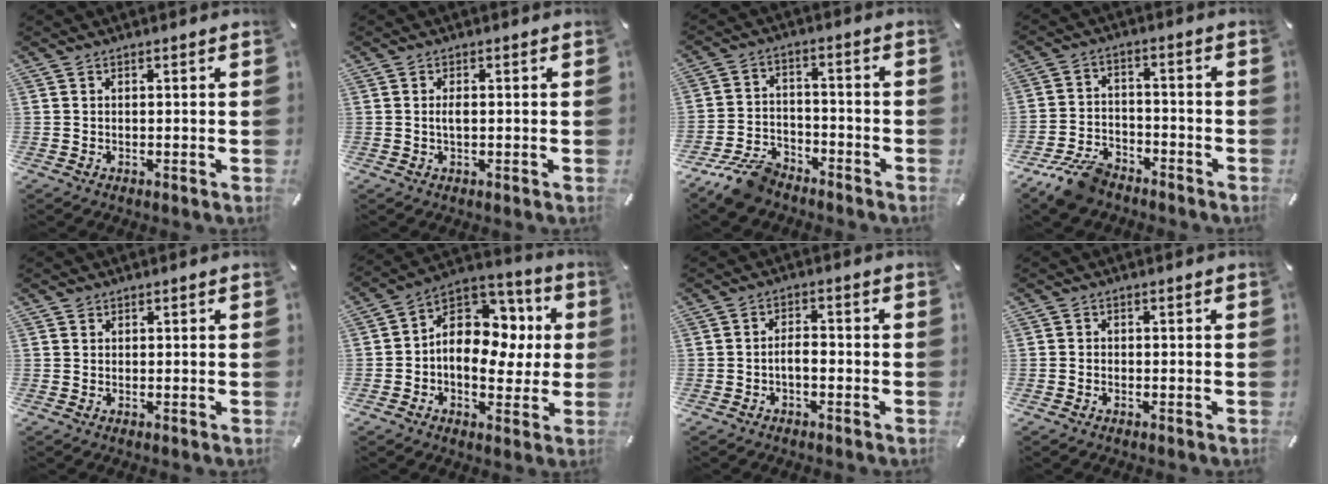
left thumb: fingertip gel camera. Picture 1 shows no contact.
{"total": 1.9, "force": [0.0, 0.7, 1.8], "torque": [-0.036, 0.000, 0.000]}
{"total": 9.6, "force": [-7.6, 4.4, 3.7], "torque": [-0.070, 0.043, -0.143]}
{"total": 9.4, "force": [-7.4, 4.6, 3.7], "torque": [-0.063, 0.044, -0.135]}
{"total": 0.6, "force": [0.3, 0.6, 0.0], "torque": [0.001, 0.003, 0.005]}
{"total": 12.6, "force": [1.7, 10.3, 7.1], "torque": [-0.112, -0.020, 0.037]}
{"total": 3.5, "force": [-1.4, 1.5, 2.8], "torque": [-0.056, 0.007, -0.027]}
{"total": 0.8, "force": [-0.6, 0.4, 0.3], "torque": [-0.005, 0.001, -0.013]}